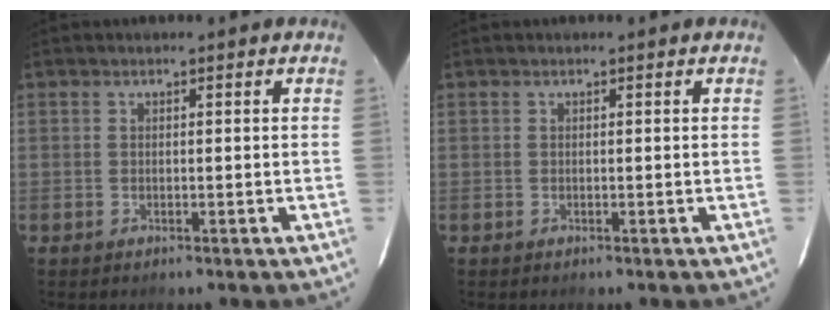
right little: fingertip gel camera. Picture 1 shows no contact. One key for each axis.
{"total": 0.0}